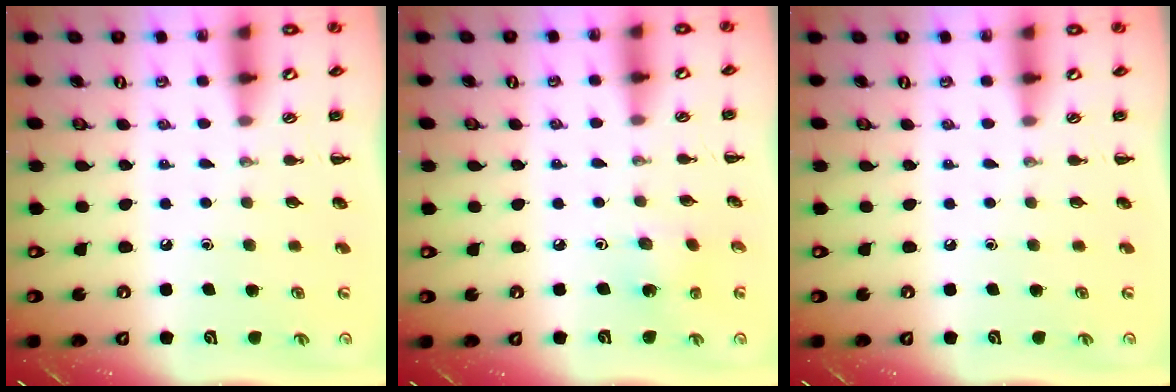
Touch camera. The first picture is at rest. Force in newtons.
{"total": 2.1, "press": 1.9, "slide": 0.9}
{"total": 0.0}